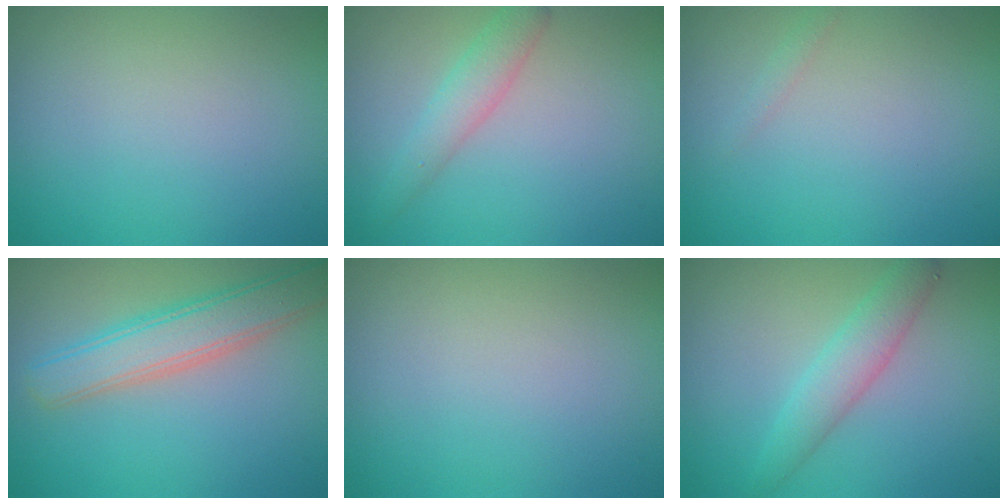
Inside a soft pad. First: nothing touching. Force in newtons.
{"total": 1.7, "press": 1.7, "slide": 0.1}
{"total": 0.5, "press": 0.5, "slide": 0.0}
{"total": 4.8, "press": 4.8, "slide": 0.2}
{"total": 0.0}
{"total": 2.8, "press": 2.8, "slide": 0.1}